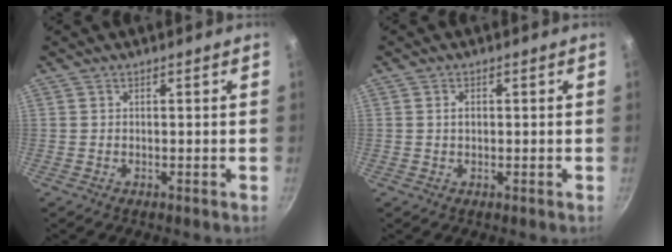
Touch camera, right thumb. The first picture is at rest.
{"total": 1.3, "force": [0.2, 0.9, 1.0], "torque": [-0.013, 0.004, 0.003]}